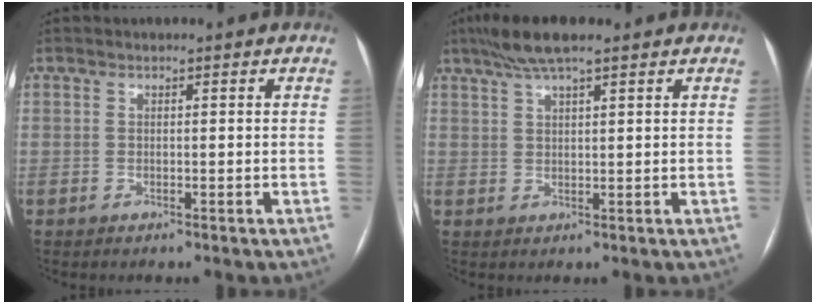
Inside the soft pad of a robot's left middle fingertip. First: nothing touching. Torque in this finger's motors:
{"motor_torque": [0.75, -0.81, 0.35, 0.11]}